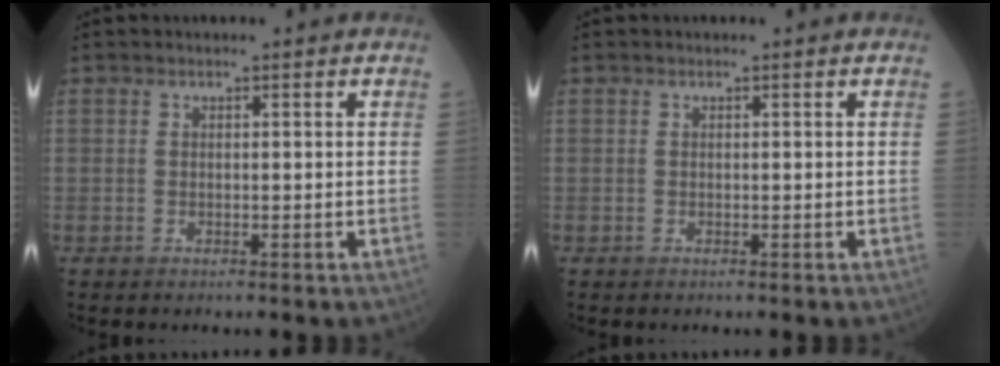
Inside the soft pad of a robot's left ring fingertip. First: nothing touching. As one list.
[{"total": 0.0}]